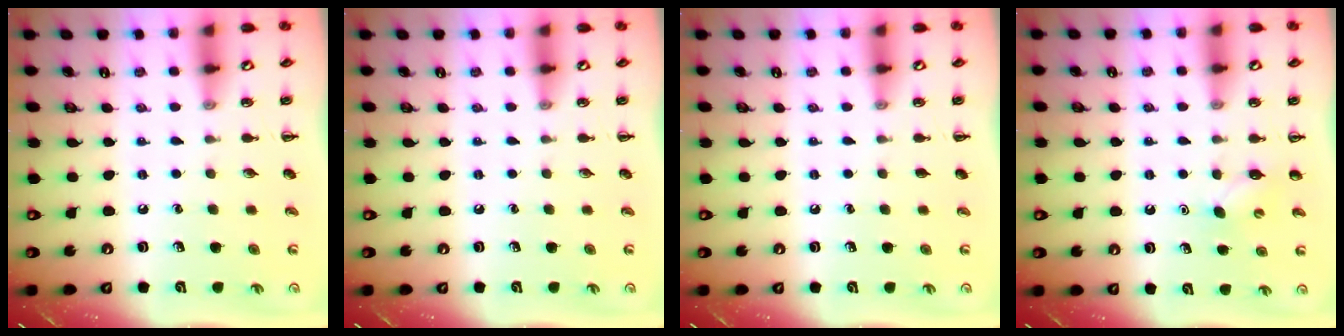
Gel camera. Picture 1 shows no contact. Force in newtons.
{"total": 0.0}
{"total": 0.0}
{"total": 3.0, "press": 2.9, "slide": 0.7}